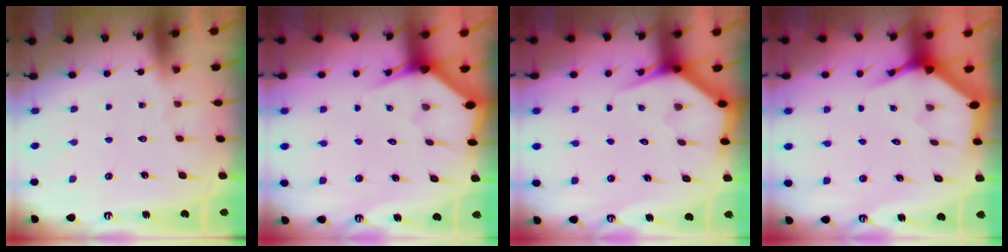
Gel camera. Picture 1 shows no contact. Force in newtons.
{"total": 2.7, "press": 2.7, "slide": 0.1}
{"total": 4.1, "press": 4.1, "slide": 0.3}
{"total": 5.1, "press": 5.1, "slide": 0.4}